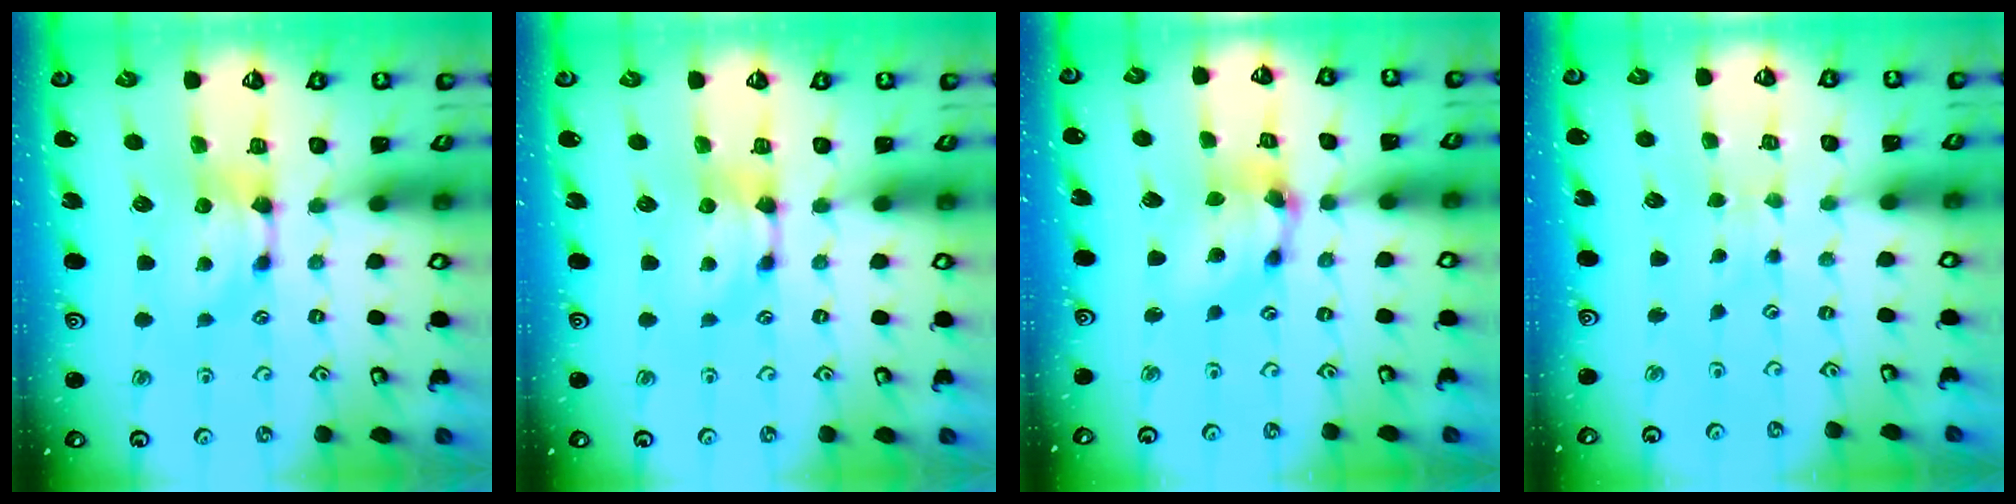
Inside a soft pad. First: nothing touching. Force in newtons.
{"total": 0.0}
{"total": 6.7, "press": 6.3, "slide": 2.2}
{"total": 4.0, "press": 4.0, "slide": 0.1}